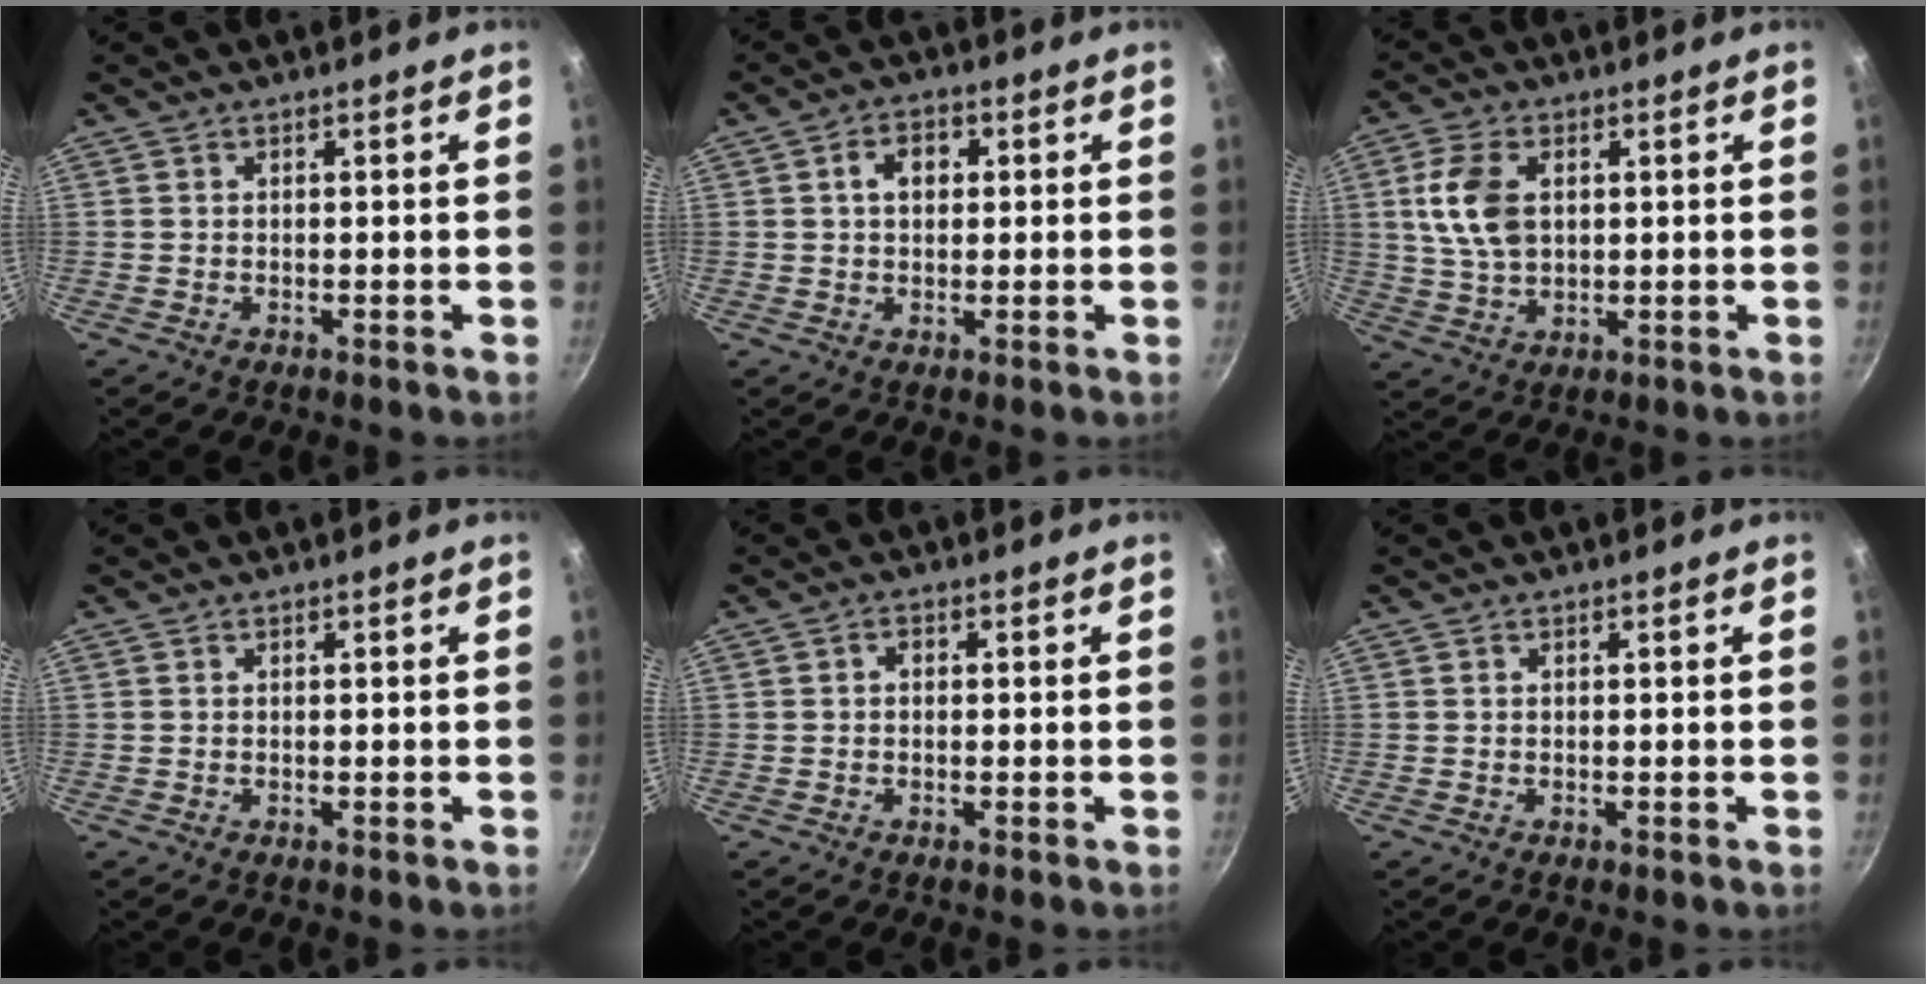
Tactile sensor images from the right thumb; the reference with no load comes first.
{"total": 4.8, "force": [0.9, 3.5, 3.2], "torque": [-0.031, 0.009, 0.010]}
{"total": 9.6, "force": [2.0, 6.0, 7.2], "torque": [-0.132, -0.004, 0.039]}
{"total": 0.0}
{"total": 1.4, "force": [0.0, 1.1, 0.9], "torque": [-0.014, 0.005, -0.002]}
{"total": 0.0}